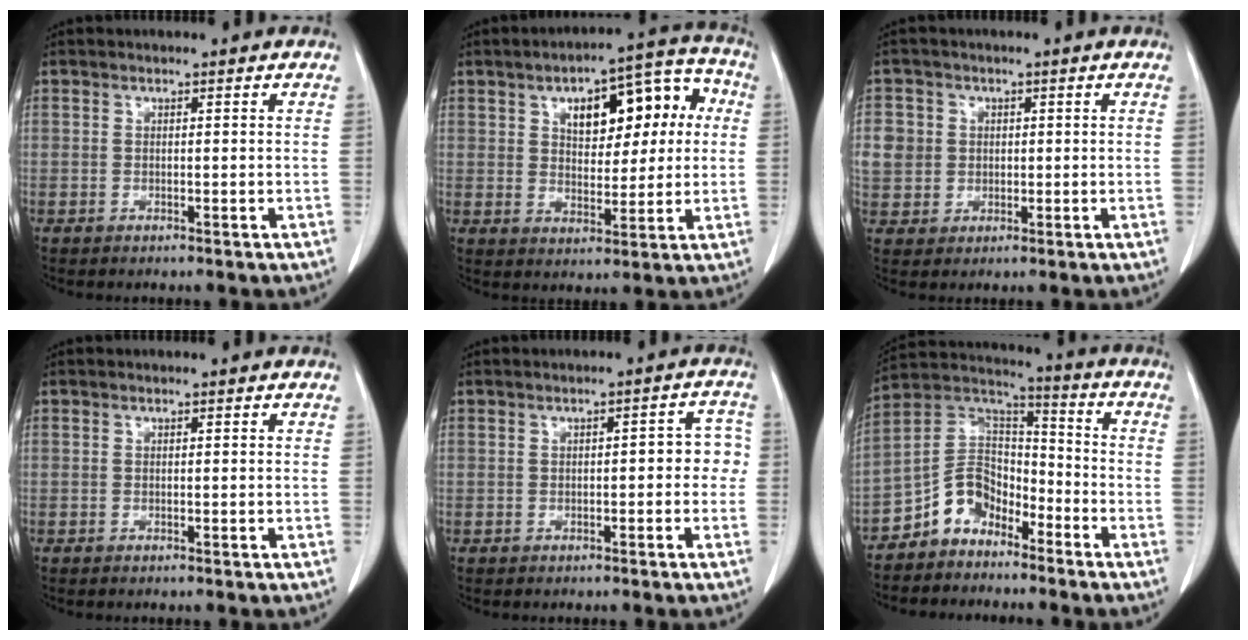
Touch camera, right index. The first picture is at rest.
{"total": 13.5, "force": [3.5, 6.4, 11.3], "torque": [-0.147, 0.044, 0.056]}
{"total": 6.4, "force": [1.0, 6.2, 1.6], "torque": [-0.040, 0.016, 0.028]}
{"total": 0.0}
{"total": 3.9, "force": [-0.2, 1.6, 3.5], "torque": [-0.036, 0.025, -0.003]}
{"total": 8.9, "force": [-6.0, 5.9, 3.1], "torque": [-0.063, 0.043, -0.118]}